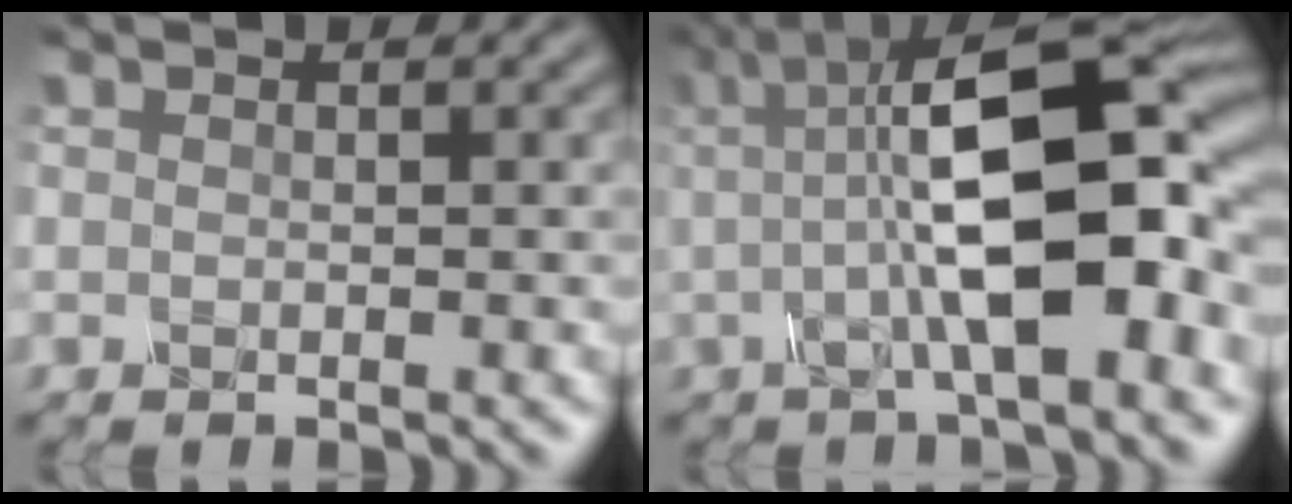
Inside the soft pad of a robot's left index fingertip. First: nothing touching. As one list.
[{"total": 12.7, "force": [0.8, 4.4, 11.9], "torque": [-0.171, 0.011, 0.005]}]